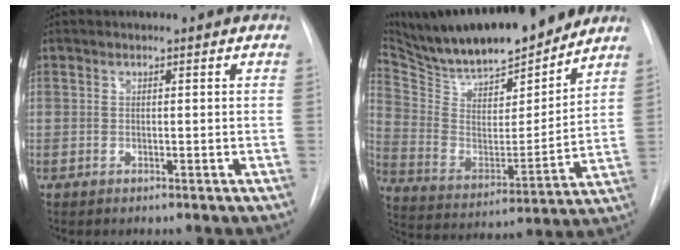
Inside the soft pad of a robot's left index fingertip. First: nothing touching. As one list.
[{"total": 22.1, "force": [19.4, 4.3, 9.7], "torque": [-0.175, -0.015, 0.317]}]